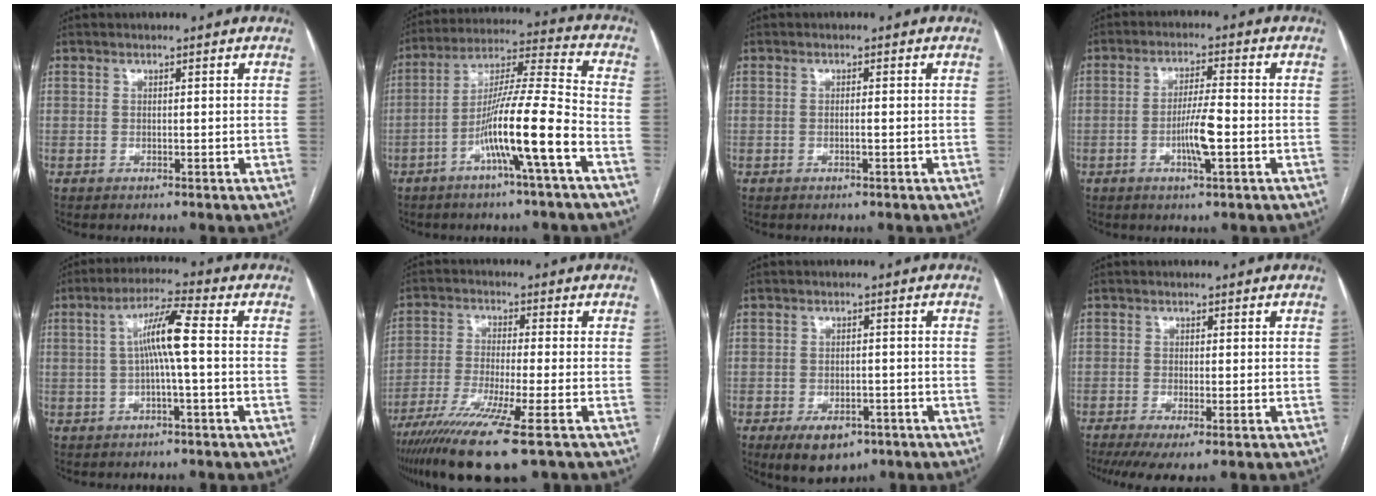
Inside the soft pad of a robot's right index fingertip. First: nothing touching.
{"total": 13.3, "force": [-5.6, -0.8, 12.0], "torque": [-0.219, 0.008, -0.103]}
{"total": 0.9, "force": [-0.4, 0.0, 0.8], "torque": [-0.017, 0.001, -0.005]}
{"total": 5.9, "force": [-1.8, 0.3, 5.6], "torque": [-0.110, -0.004, -0.033]}
{"total": 7.0, "force": [0.2, 0.1, 7.0], "torque": [-0.131, 0.018, 0.001]}
{"total": 13.0, "force": [-8.1, 0.0, 10.1], "torque": [-0.197, -0.036, -0.143]}
{"total": 6.6, "force": [-4.0, 3.8, 3.7], "torque": [-0.057, -0.003, -0.054]}
{"total": 5.6, "force": [-3.5, 1.0, 4.3], "torque": [-0.069, -0.015, -0.060]}